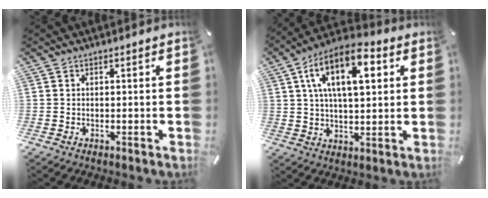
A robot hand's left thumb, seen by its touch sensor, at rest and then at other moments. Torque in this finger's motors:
{"motor_torque": [1.13, 1.34, 1.90, -0.87, 0.33]}